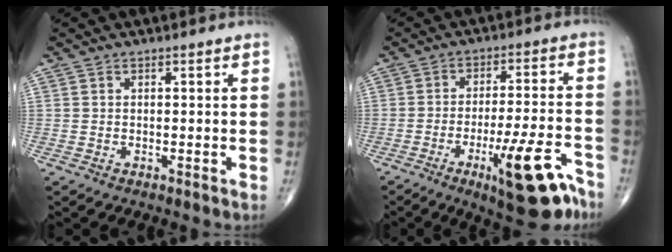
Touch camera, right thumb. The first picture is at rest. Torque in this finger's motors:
{"motor_torque": [4.22, 0.79, 0.91, -0.95, 0.29]}